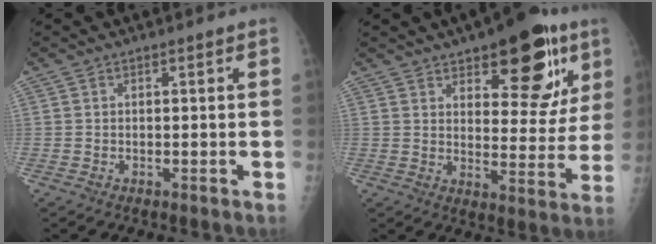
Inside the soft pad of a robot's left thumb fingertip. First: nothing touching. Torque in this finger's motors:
{"motor_torque": [0.20, 0.38, 0.19, -0.34, 0.07]}